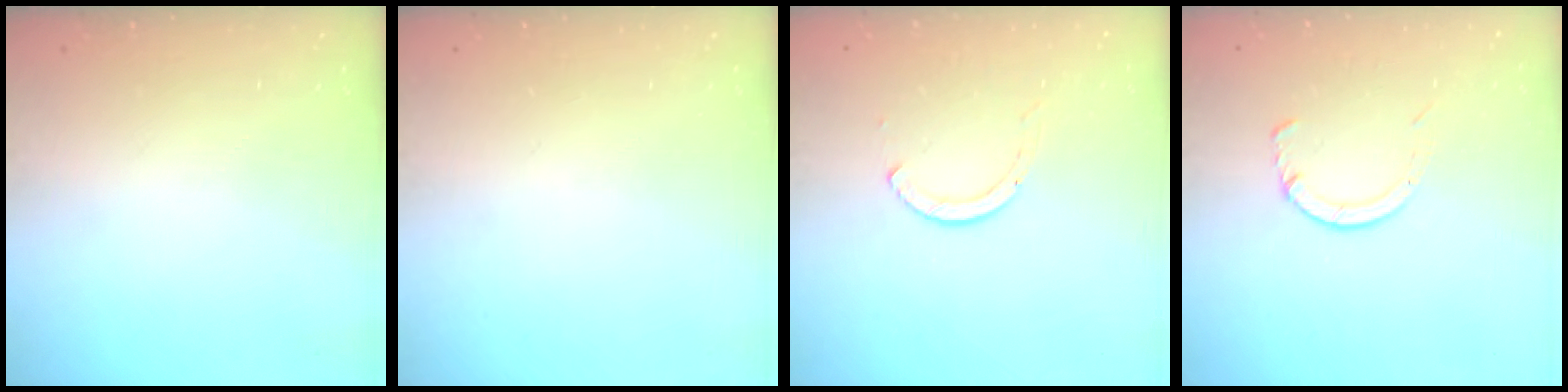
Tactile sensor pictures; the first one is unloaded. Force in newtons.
{"total": 0.0}
{"total": 2.6, "press": 2.6, "slide": 0.3}
{"total": 3.3, "press": 3.3, "slide": 0.4}